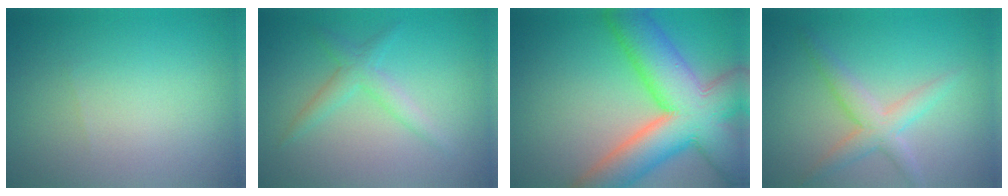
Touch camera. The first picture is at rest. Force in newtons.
{"total": 2.2, "press": 2.2, "slide": 0.1}
{"total": 13.1, "press": 13.1, "slide": 0.7}
{"total": 3.1, "press": 3.1, "slide": 0.2}